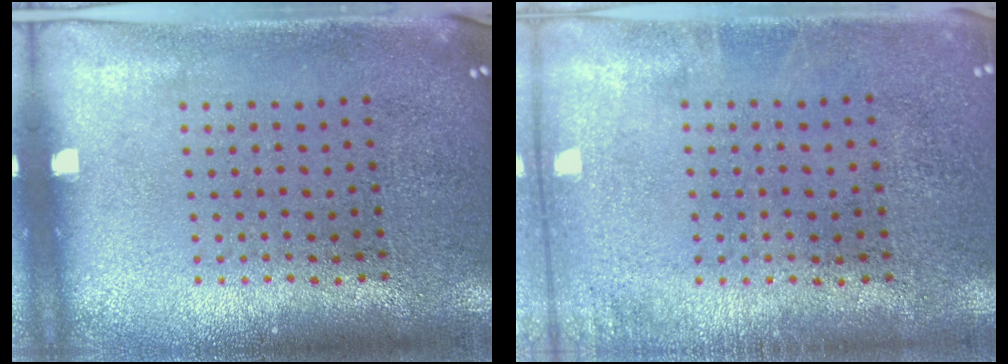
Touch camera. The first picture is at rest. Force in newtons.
{"total": 0.8, "press": 0.8, "slide": 0.1}